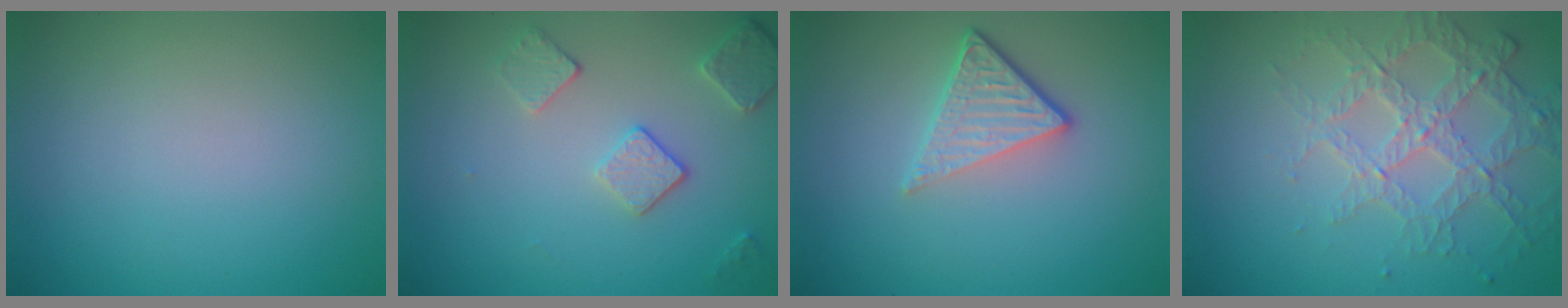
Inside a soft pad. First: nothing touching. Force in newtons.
{"total": 2.6, "press": 2.5, "slide": 0.8}
{"total": 3.8, "press": 2.7, "slide": 2.8}
{"total": 3.8, "press": 3.3, "slide": 1.9}